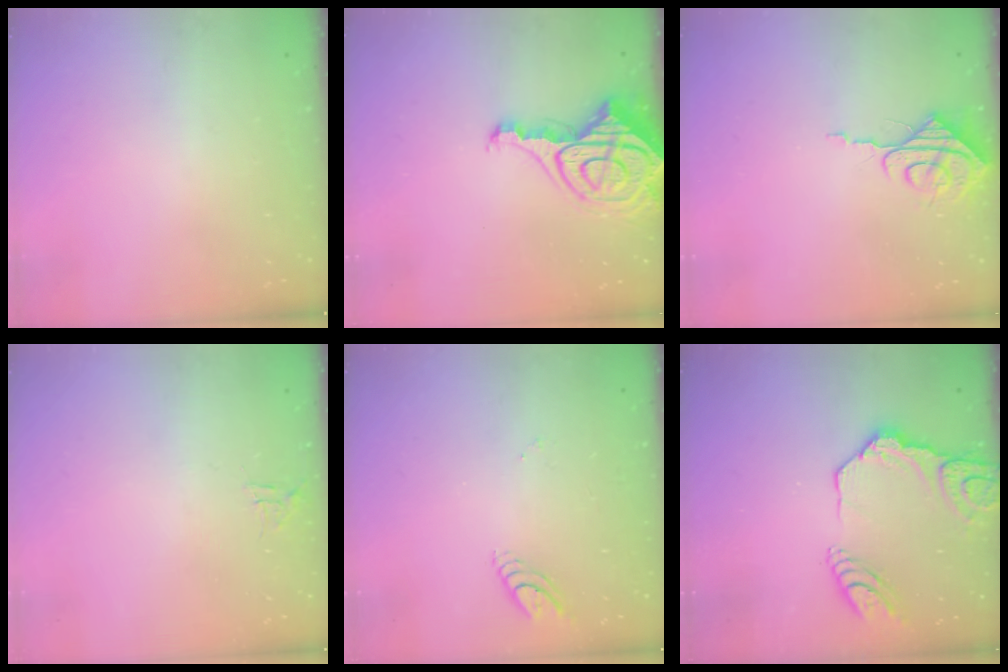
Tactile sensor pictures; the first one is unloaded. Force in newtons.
{"total": 13.0, "press": 12.9, "slide": 1.4}
{"total": 8.0, "press": 7.9, "slide": 0.8}
{"total": 4.2, "press": 4.1, "slide": 0.3}
{"total": 4.4, "press": 4.3, "slide": 0.4}
{"total": 16.8, "press": 16.8, "slide": 1.3}